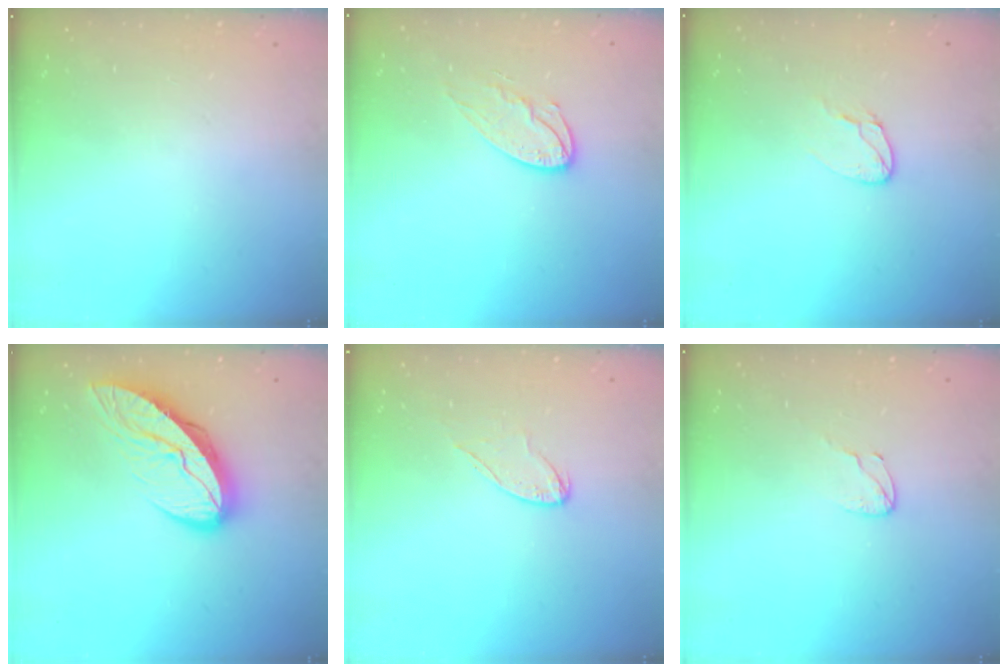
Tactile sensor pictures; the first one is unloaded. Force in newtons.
{"total": 9.5, "press": 9.5, "slide": 0.7}
{"total": 5.6, "press": 5.6, "slide": 0.4}
{"total": 12.5, "press": 12.5, "slide": 1.2}
{"total": 5.9, "press": 5.9, "slide": 0.6}
{"total": 2.7, "press": 2.7, "slide": 0.2}